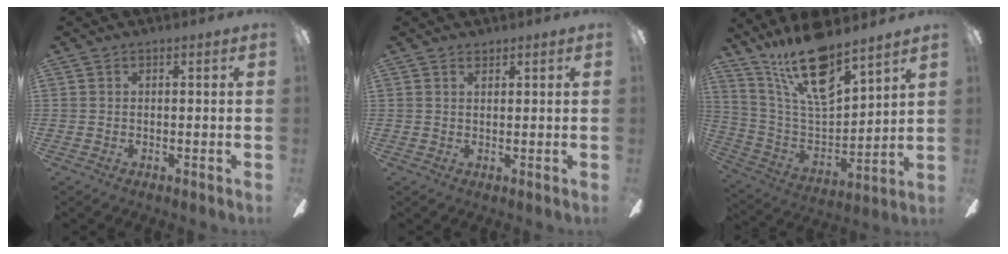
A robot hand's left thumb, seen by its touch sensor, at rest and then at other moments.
{"total": 1.1, "force": [1.0, 0.5, 0.2], "torque": [-0.006, 0.000, 0.019]}
{"total": 18.9, "force": [13.8, 6.1, 11.3], "torque": [-0.219, -0.088, 0.240]}